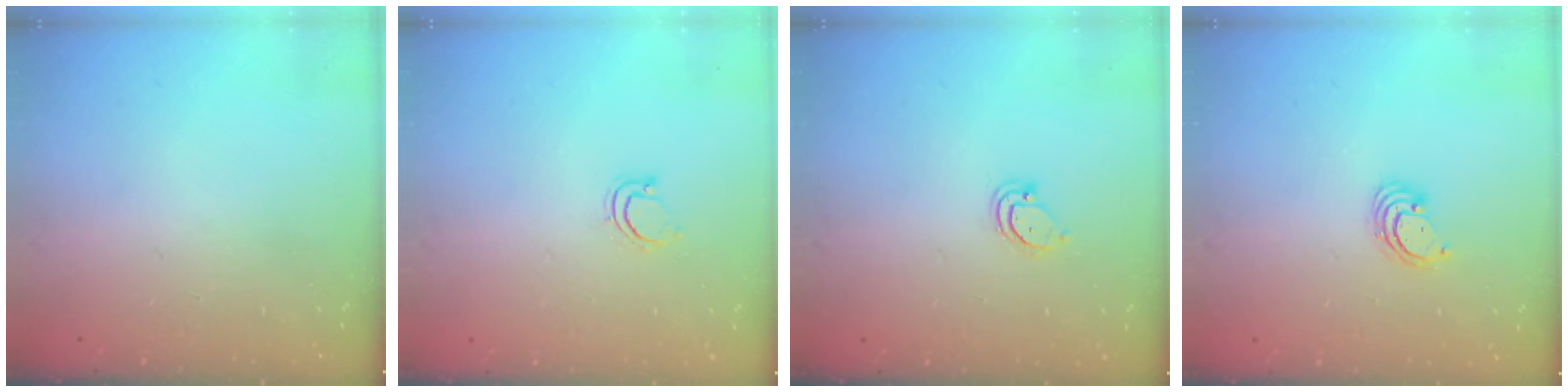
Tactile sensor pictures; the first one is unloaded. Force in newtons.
{"total": 3.4, "press": 3.4, "slide": 0.3}
{"total": 3.4, "press": 3.4, "slide": 0.6}
{"total": 3.1, "press": 3.1, "slide": 0.3}